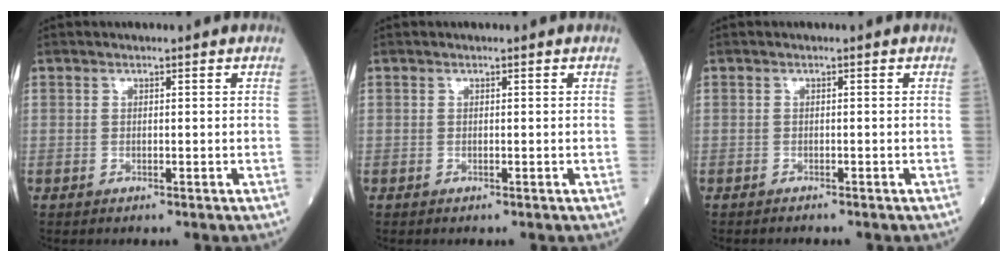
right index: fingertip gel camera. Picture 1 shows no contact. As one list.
[{"total": 0.0}, {"total": 0.9, "force": [-0.8, 0.1, 0.2], "torque": [-0.008, -0.002, -0.013]}]